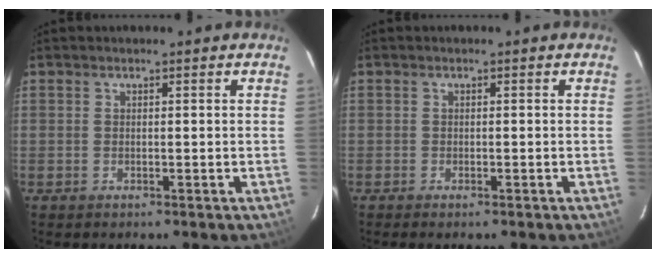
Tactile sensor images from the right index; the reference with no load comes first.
{"total": 0.8, "force": [-0.7, 0.2, 0.4], "torque": [-0.009, -0.001, -0.013]}